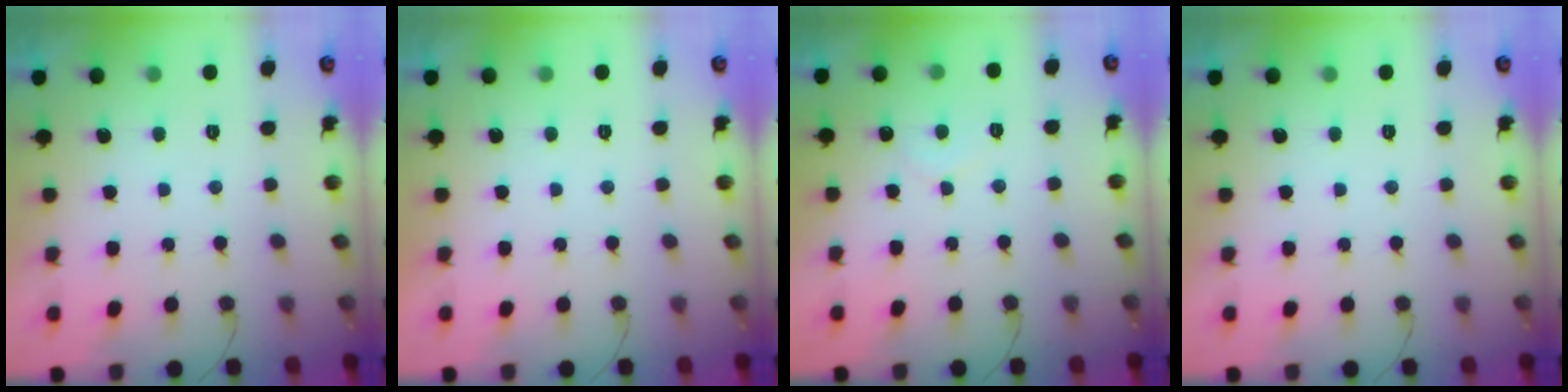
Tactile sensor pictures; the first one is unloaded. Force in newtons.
{"total": 2.0, "press": 2.0, "slide": 0.1}
{"total": 4.4, "press": 4.4, "slide": 0.3}
{"total": 0.0}